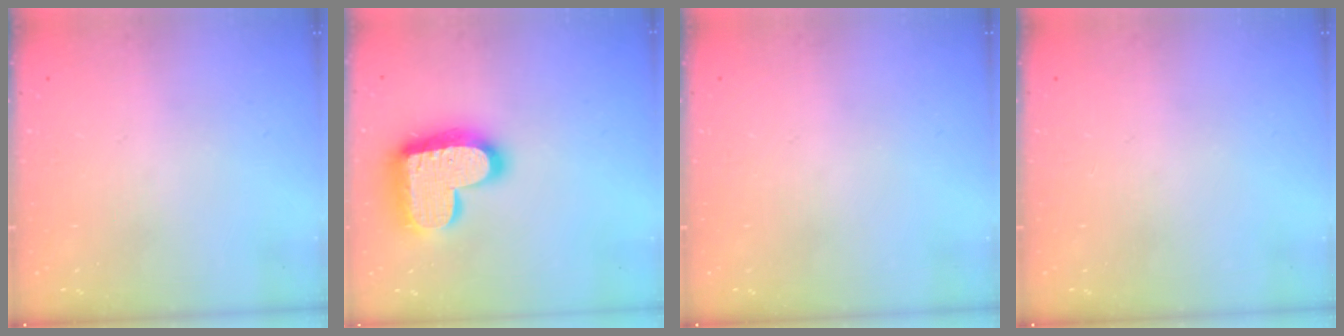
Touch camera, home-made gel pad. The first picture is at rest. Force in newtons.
{"total": 18.7, "press": 18.7, "slide": 1.2}
{"total": 0.0}
{"total": 0.0}